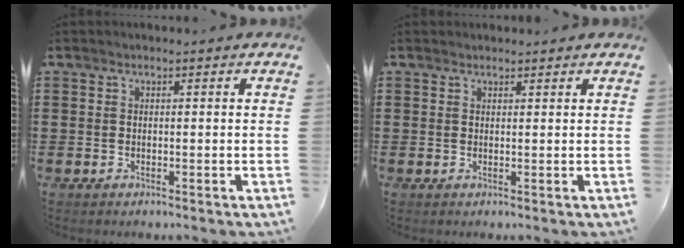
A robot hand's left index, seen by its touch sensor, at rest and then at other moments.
{"total": 0.9, "force": [0.8, 0.3, 0.0], "torque": [-0.002, 0.002, 0.017]}